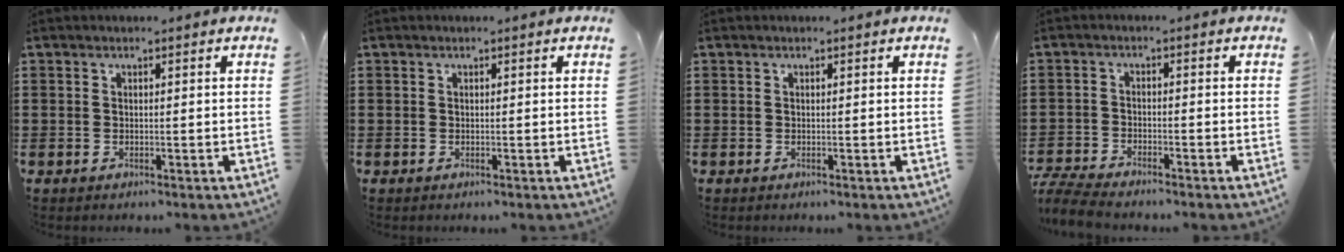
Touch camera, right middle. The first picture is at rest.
{"total": 0.0}
{"total": 0.0}
{"total": 4.6, "force": [-4.4, 0.5, 1.3], "torque": [-0.047, -0.008, -0.094]}